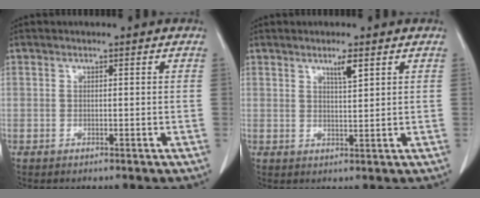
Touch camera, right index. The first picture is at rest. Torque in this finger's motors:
{"motor_torque": [0.06, 0.02, 0.04, 0.01]}